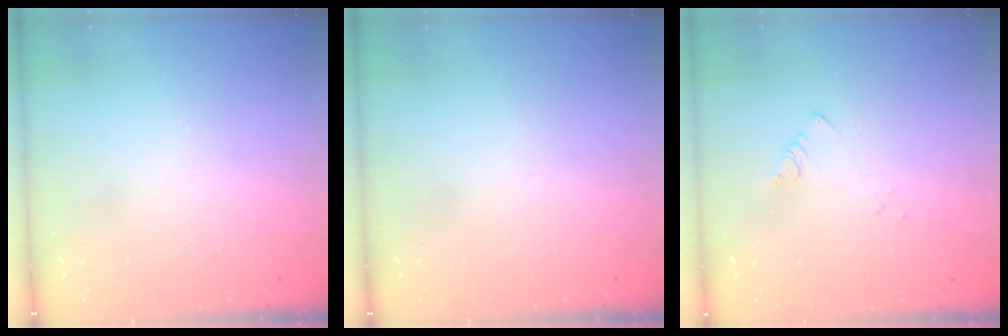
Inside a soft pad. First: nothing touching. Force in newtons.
{"total": 0.0}
{"total": 1.9, "press": 1.9, "slide": 0.2}